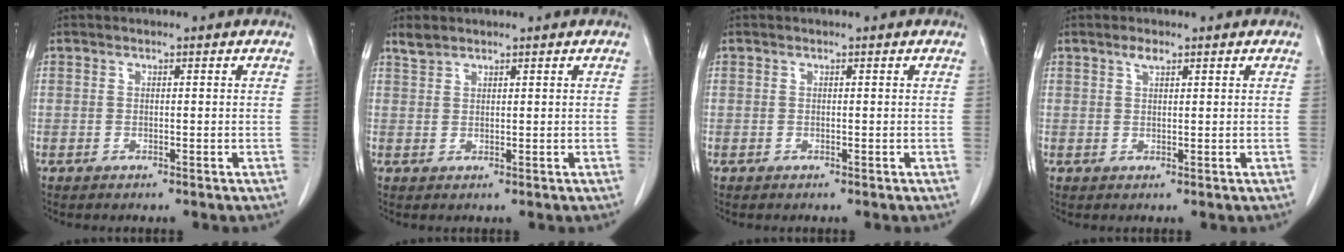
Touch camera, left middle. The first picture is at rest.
{"total": 1.7, "force": [1.6, 0.5, 0.4], "torque": [-0.012, 0.007, 0.034]}
{"total": 0.0}
{"total": 1.4, "force": [1.0, 0.4, 1.0], "torque": [-0.022, 0.000, 0.018]}